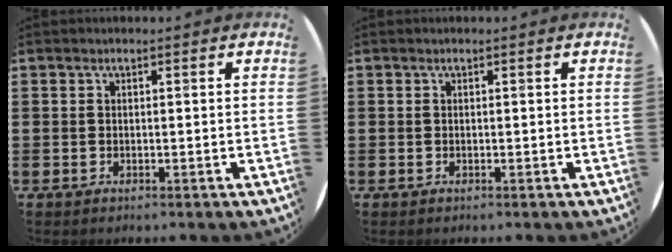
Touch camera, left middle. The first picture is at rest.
{"total": 0.0}